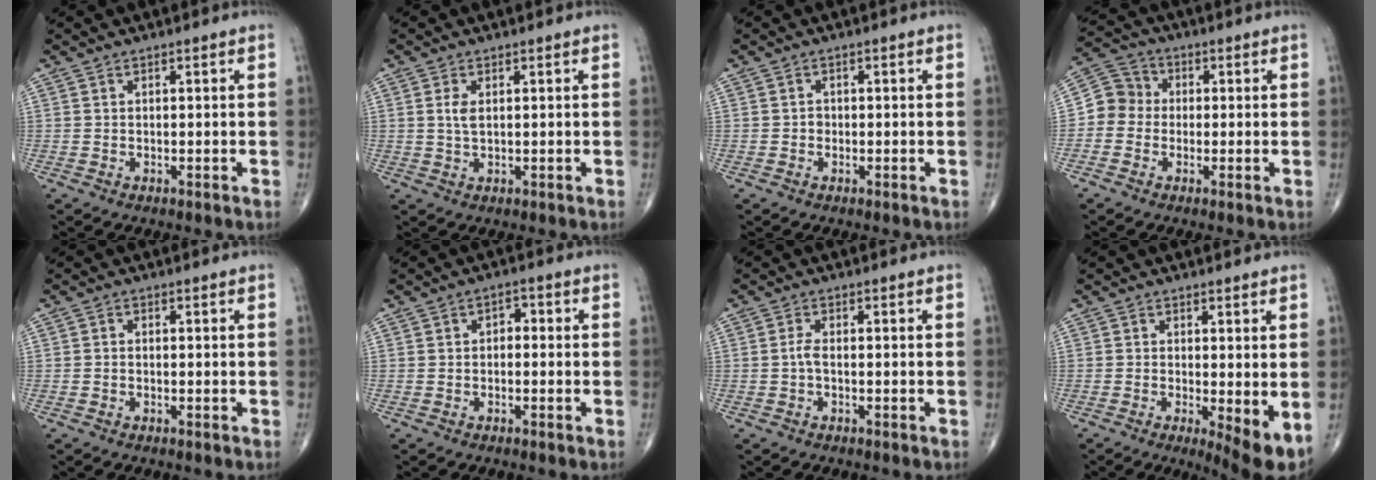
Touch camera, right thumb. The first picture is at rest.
{"total": 2.5, "force": [0.6, 1.2, 2.1], "torque": [-0.046, -0.001, 0.014]}
{"total": 0.9, "force": [-0.3, 0.8, 0.3], "torque": [0.002, 0.004, -0.008]}
{"total": 6.3, "force": [-0.7, 5.8, 2.3], "torque": [-0.022, 0.025, -0.030]}
{"total": 0.6, "force": [-0.3, 0.3, 0.3], "torque": [-0.003, 0.001, -0.010]}
{"total": 2.2, "force": [-0.3, 1.6, 1.6], "torque": [-0.011, 0.012, -0.014]}
{"total": 1.5, "force": [-0.4, 0.5, 1.4], "torque": [-0.028, 0.002, -0.011]}
{"total": 6.2, "force": [-1.1, 1.6, 5.9], "torque": [-0.091, -0.018, -0.016]}